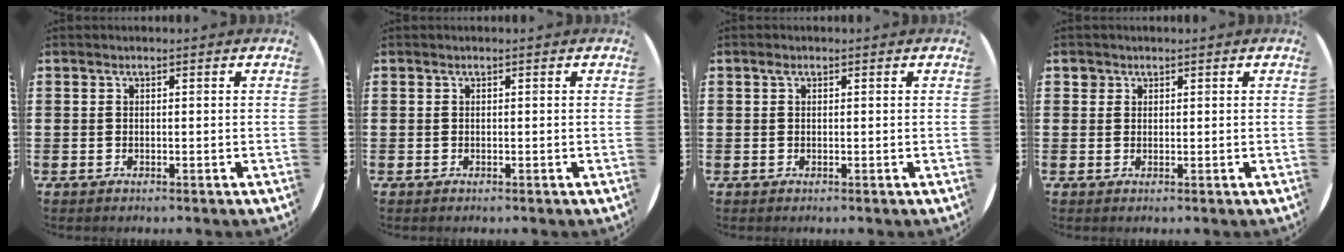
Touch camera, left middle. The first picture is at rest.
{"total": 0.0}
{"total": 0.6, "force": [0.3, 0.3, 0.4], "torque": [0.000, -0.002, 0.004]}
{"total": 1.1, "force": [0.8, 0.7, -0.1], "torque": [0.010, 0.000, 0.015]}